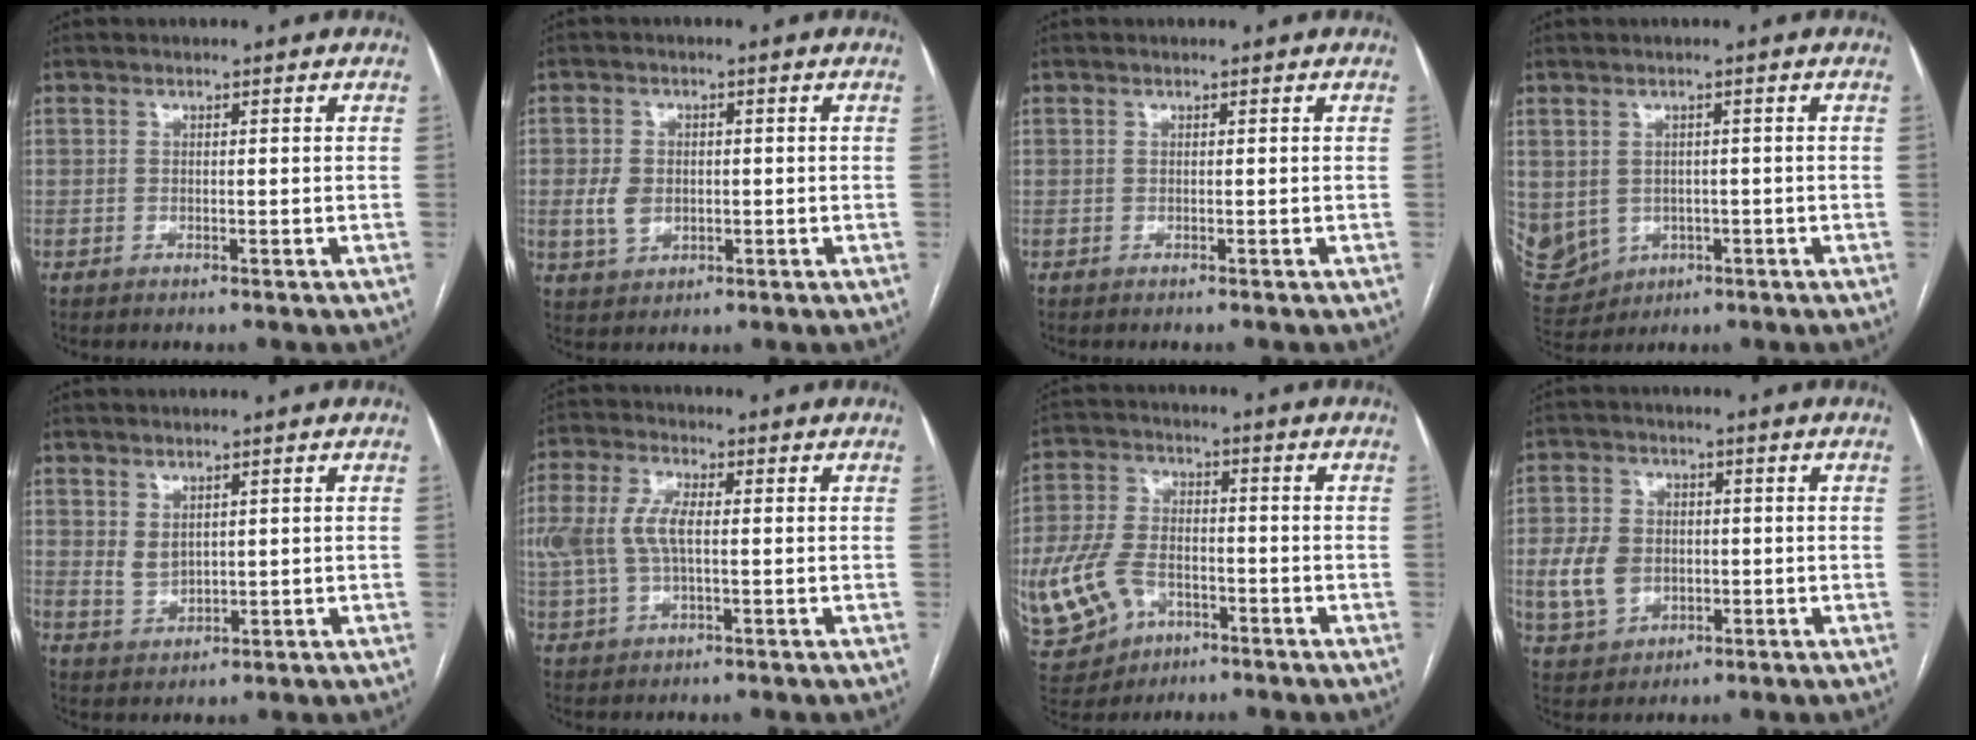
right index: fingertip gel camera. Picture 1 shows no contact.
{"total": 4.7, "force": [-0.2, 3.6, 3.0], "torque": [-0.063, 0.007, 0.006]}
{"total": 0.0}
{"total": 22.0, "force": [-4.5, 19.5, 9.2], "torque": [-0.303, -0.002, -0.038]}
{"total": 2.9, "force": [1.3, 1.8, 1.9], "torque": [-0.041, -0.002, 0.036]}
{"total": 8.8, "force": [0.5, 4.2, 7.7], "torque": [-0.188, 0.017, 0.013]}
{"total": 17.9, "force": [-6.7, 12.9, 10.4], "torque": [-0.292, 0.002, -0.109]}
{"total": 8.8, "force": [-0.7, 7.1, 5.2], "torque": [-0.119, 0.015, -0.002]}